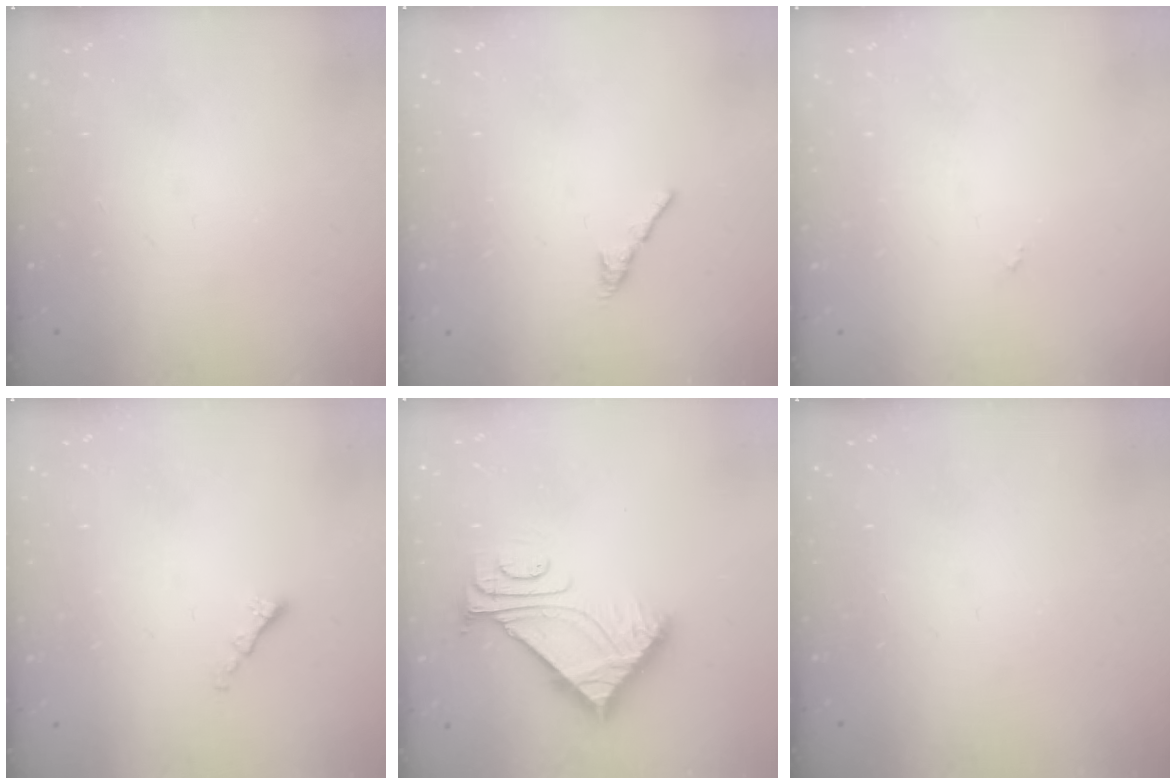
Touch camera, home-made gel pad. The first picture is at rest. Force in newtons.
{"total": 2.7, "press": 2.6, "slide": 0.8}
{"total": 0.0}
{"total": 1.4, "press": 1.2, "slide": 0.6}
{"total": 8.8, "press": 8.7, "slide": 0.9}
{"total": 0.0}